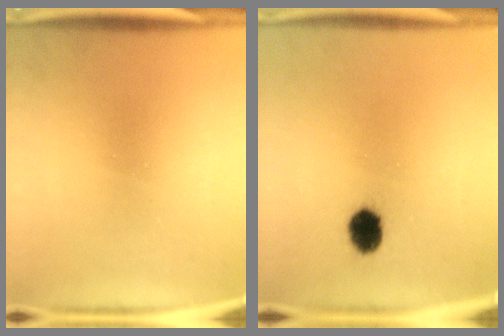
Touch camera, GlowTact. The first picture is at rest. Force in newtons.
{"total": 5.0}